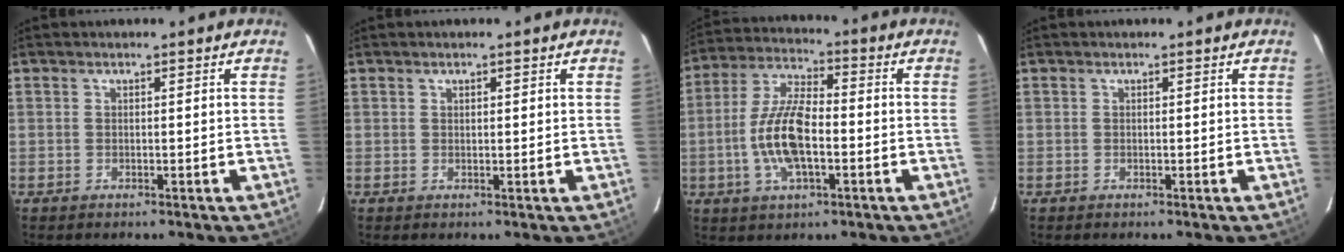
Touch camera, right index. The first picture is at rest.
{"total": 0.8, "force": [0.5, 0.4, 0.5], "torque": [-0.006, 0.003, 0.008]}
{"total": 12.1, "force": [-2.7, 4.8, 10.8], "torque": [-0.224, 0.004, -0.053]}
{"total": 0.0}